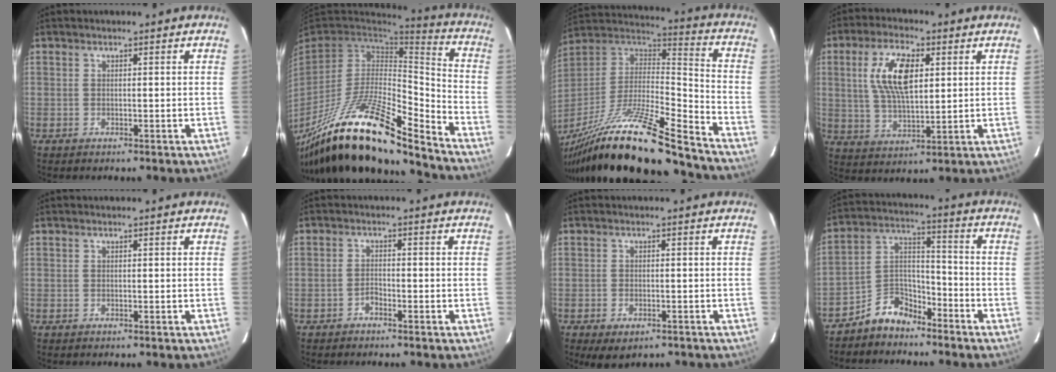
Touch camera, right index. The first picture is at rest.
{"total": 26.9, "force": [-18.4, 6.4, 18.5], "torque": [-0.336, -0.044, -0.322]}
{"total": 27.2, "force": [-20.0, 4.1, 17.9], "torque": [-0.313, -0.048, -0.336]}
{"total": 11.4, "force": [3.1, 4.9, 9.8], "torque": [-0.193, 0.010, 0.062]}
{"total": 0.0}
{"total": 1.5, "force": [-1.3, 0.6, 0.4], "torque": [-0.008, 0.003, -0.024]}
{"total": 5.1, "force": [-3.2, 2.6, 3.0], "torque": [-0.064, -0.018, -0.045]}
{"total": 8.3, "force": [-6.5, 4.4, 2.7], "torque": [-0.059, 0.043, -0.124]}